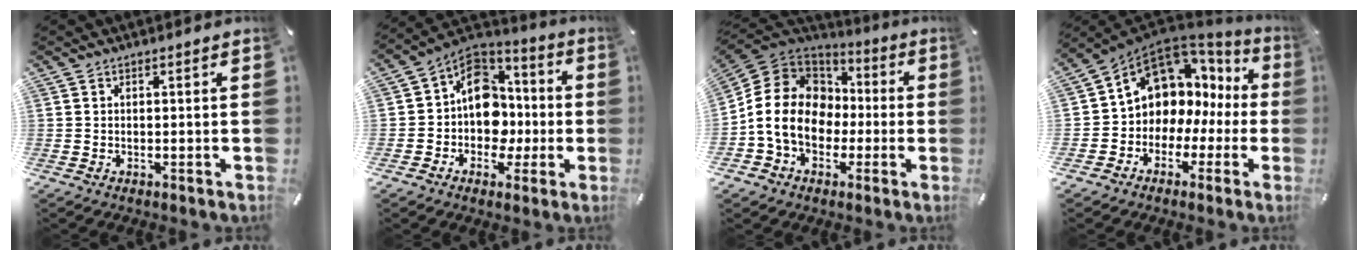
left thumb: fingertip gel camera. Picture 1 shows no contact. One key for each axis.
{"total": 13.7, "fx": -1.0, "fy": 12.0, "fz": 6.5, "tx": -0.110, "ty": 0.006, "tz": -0.009}
{"total": 15.3, "fx": -2.9, "fy": 13.0, "fz": 7.5, "tx": -0.162, "ty": 0.024, "tz": -0.049}
{"total": 9.5, "fx": 3.9, "fy": 8.1, "fz": 3.0, "tx": -0.068, "ty": -0.045, "tz": 0.075}